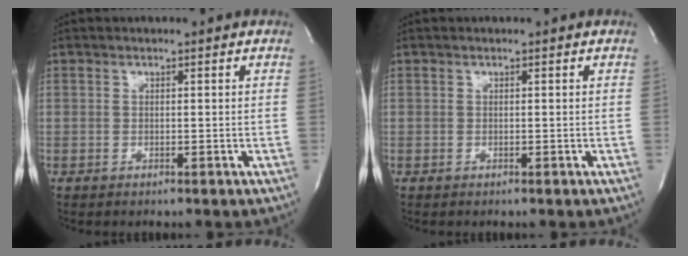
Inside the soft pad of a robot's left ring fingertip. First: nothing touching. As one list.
[{"total": 0.0}]